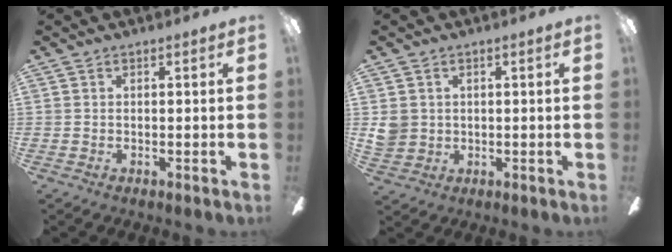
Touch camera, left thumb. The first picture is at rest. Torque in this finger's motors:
{"motor_torque": [0.41, 0.58, 0.62, -0.35, 0.00]}